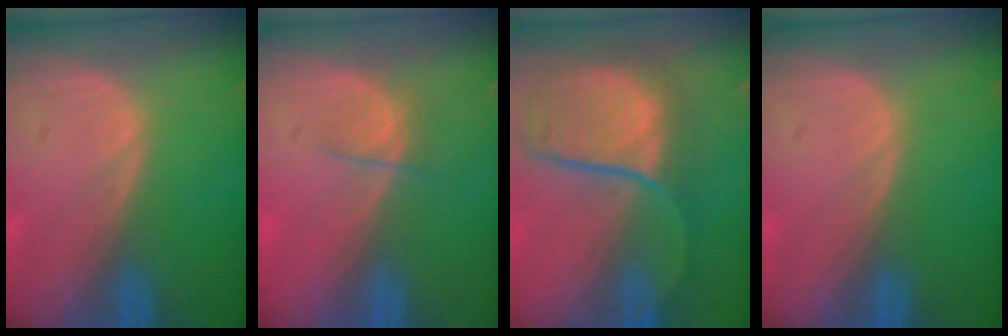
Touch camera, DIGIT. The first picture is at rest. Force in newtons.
{"total": 2.2, "press": 2.0, "slide": 0.9}
{"total": 9.8, "press": 9.1, "slide": 3.4}
{"total": 0.0}